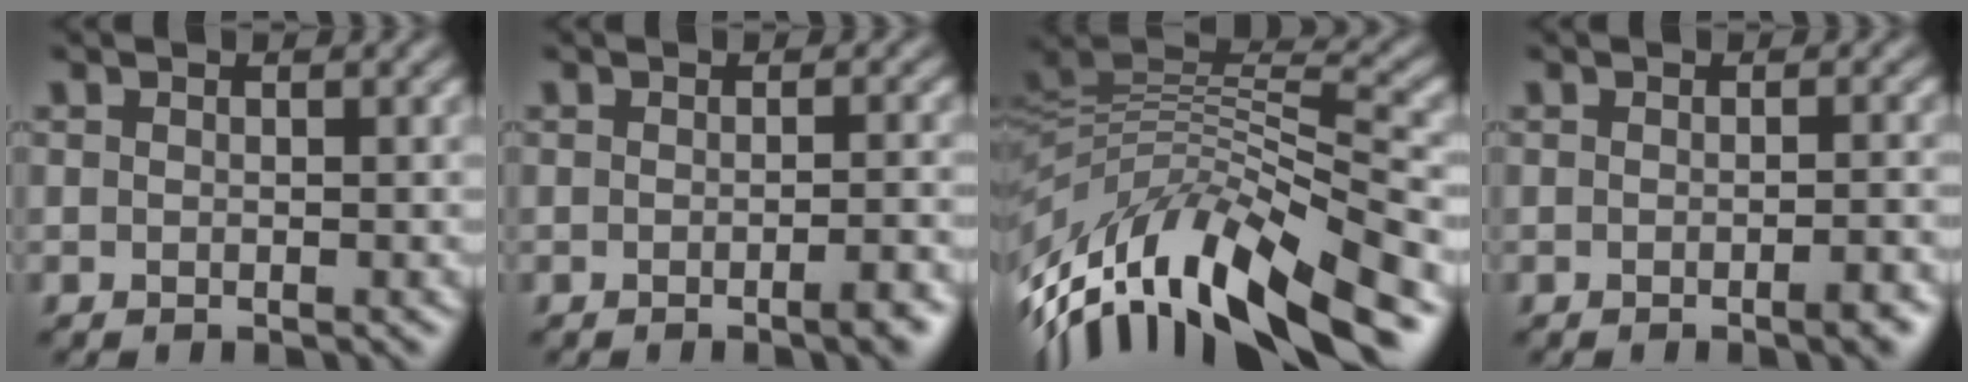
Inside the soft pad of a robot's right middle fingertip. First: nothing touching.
{"total": 2.8, "force": [-1.5, 0.6, 2.3], "torque": [-0.028, 0.006, -0.024]}
{"total": 12.0, "force": [-4.9, 4.2, 10.2], "torque": [-0.203, 0.026, -0.084]}
{"total": 2.7, "force": [-1.5, 0.6, 2.2], "torque": [-0.027, 0.007, -0.022]}